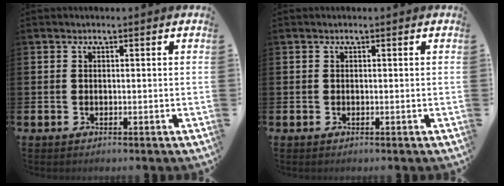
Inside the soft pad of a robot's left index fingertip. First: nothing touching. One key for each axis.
{"total": 0.0}